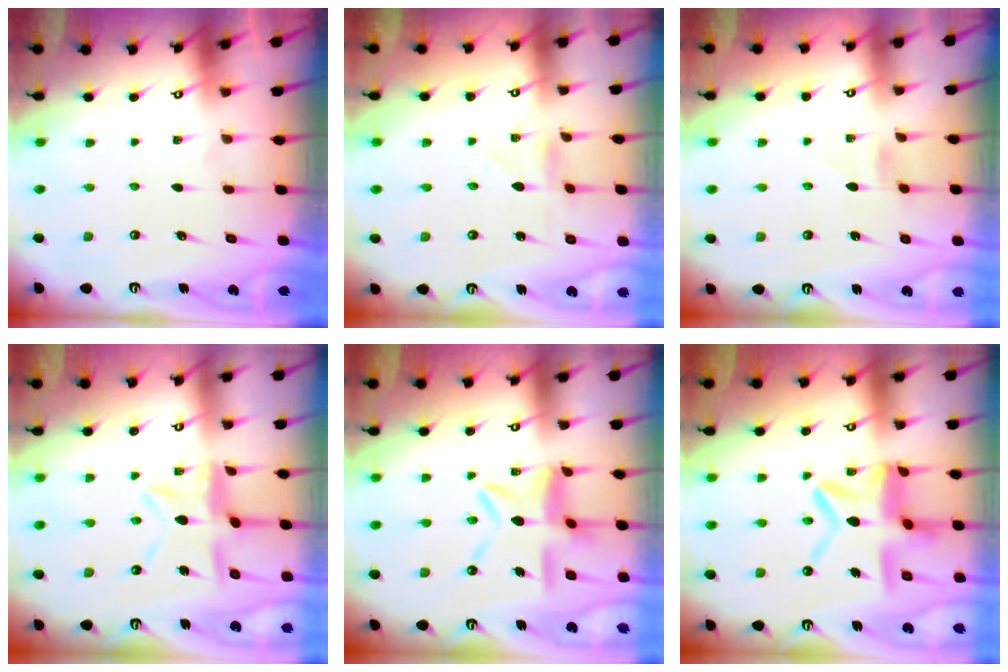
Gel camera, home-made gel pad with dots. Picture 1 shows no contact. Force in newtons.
{"total": 0.8, "press": 0.8, "slide": 0.1}
{"total": 0.0}
{"total": 10.2, "press": 10.2, "slide": 0.7}
{"total": 12.7, "press": 12.6, "slide": 1.3}
{"total": 13.8, "press": 13.8, "slide": 1.3}